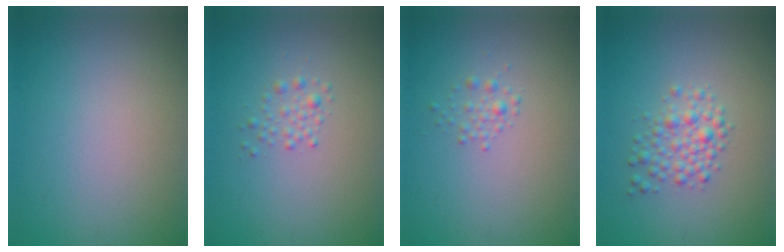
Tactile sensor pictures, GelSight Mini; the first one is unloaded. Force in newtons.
{"total": 1.3, "press": 1.3, "slide": 0.1}
{"total": 1.0, "press": 1.0, "slide": 0.0}
{"total": 2.6, "press": 2.6, "slide": 0.1}